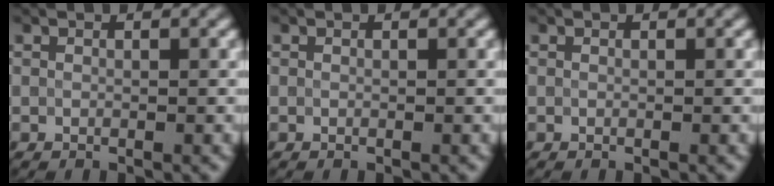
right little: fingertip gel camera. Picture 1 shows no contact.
{"total": 0.0}
{"total": 0.0}